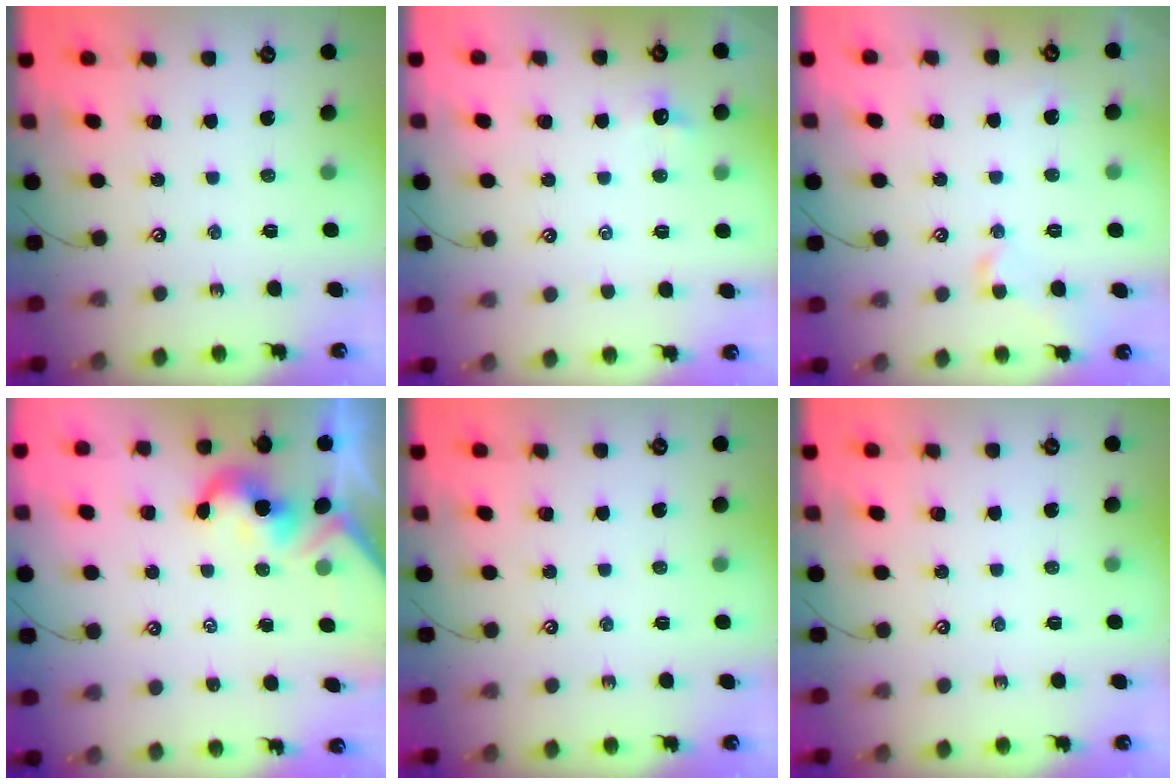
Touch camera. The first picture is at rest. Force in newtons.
{"total": 0.7, "press": 0.4, "slide": 0.6}
{"total": 1.1, "press": 1.0, "slide": 0.5}
{"total": 1.9, "press": 1.9, "slide": 0.5}
{"total": 0.0}
{"total": 0.0}